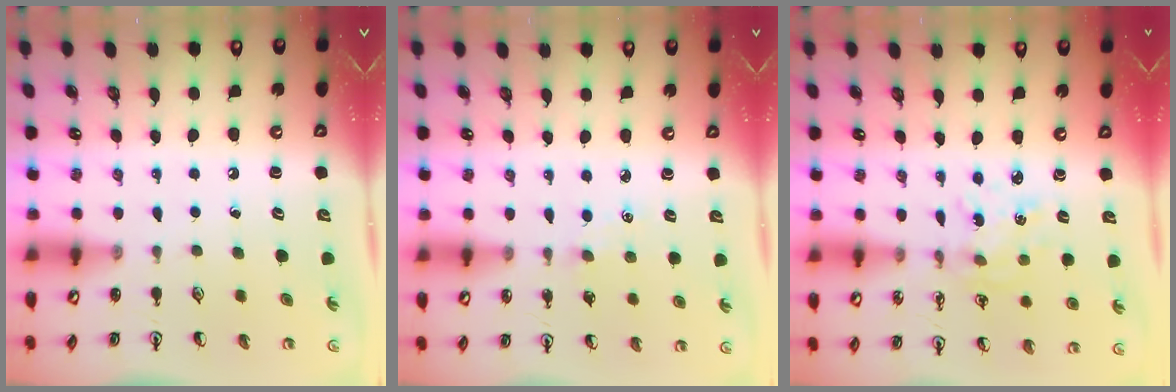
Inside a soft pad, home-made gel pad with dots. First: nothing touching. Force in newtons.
{"total": 0.6, "press": 0.6, "slide": 0.2}
{"total": 2.3, "press": 2.3, "slide": 0.2}